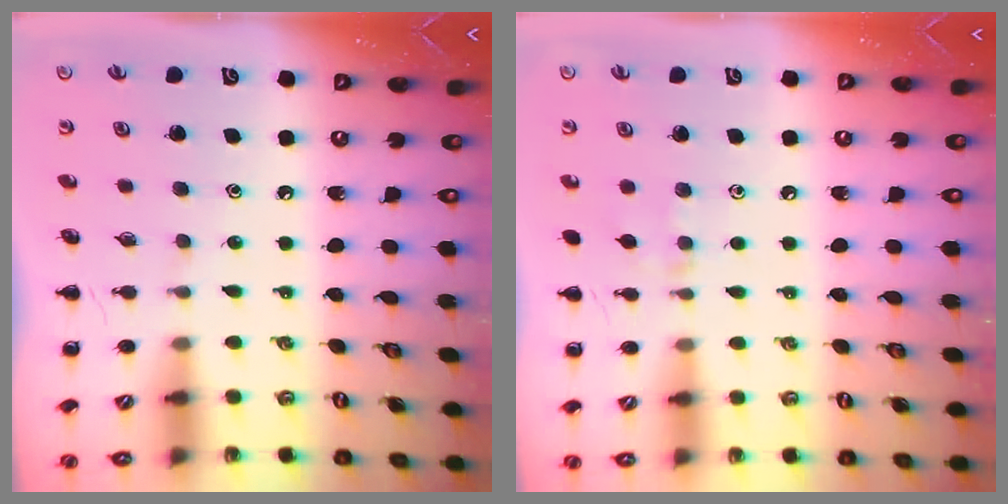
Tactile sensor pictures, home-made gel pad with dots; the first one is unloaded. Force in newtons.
{"total": 5.1, "press": 4.8, "slide": 1.6}